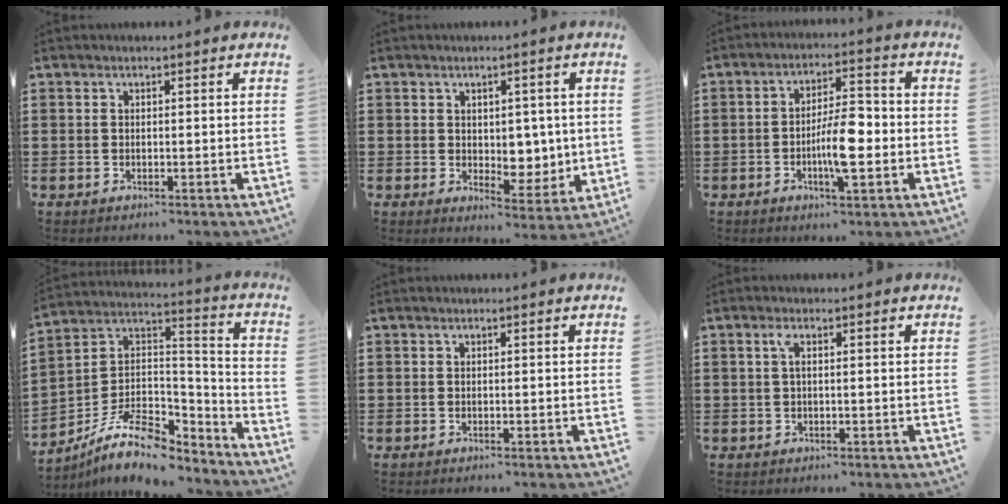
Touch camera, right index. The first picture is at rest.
{"total": 4.7, "force": [1.4, 3.9, 2.3], "torque": [-0.037, -0.005, 0.022]}
{"total": 7.7, "force": [-1.9, 2.5, 7.1], "torque": [-0.125, -0.001, -0.039]}
{"total": 11.4, "force": [-8.0, 5.1, 6.4], "torque": [-0.133, 0.021, -0.152]}
{"total": 0.0}
{"total": 1.7, "force": [0.3, 0.3, 1.6], "torque": [-0.033, 0.003, 0.004]}